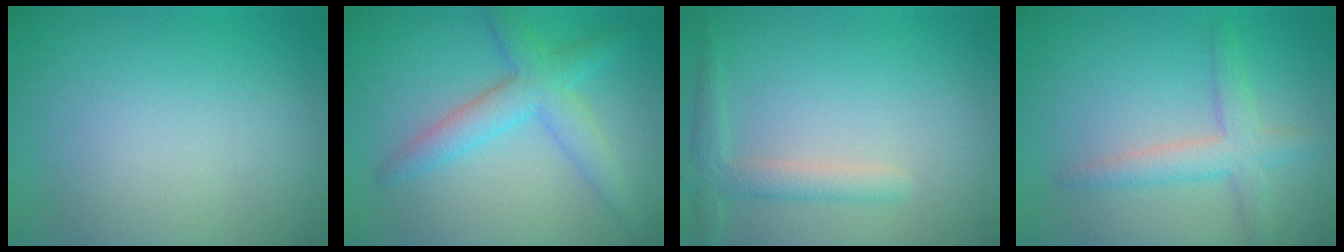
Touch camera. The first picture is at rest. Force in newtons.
{"total": 3.9, "press": 3.9, "slide": 0.2}
{"total": 2.3, "press": 2.3, "slide": 0.2}
{"total": 3.0, "press": 3.0, "slide": 0.1}